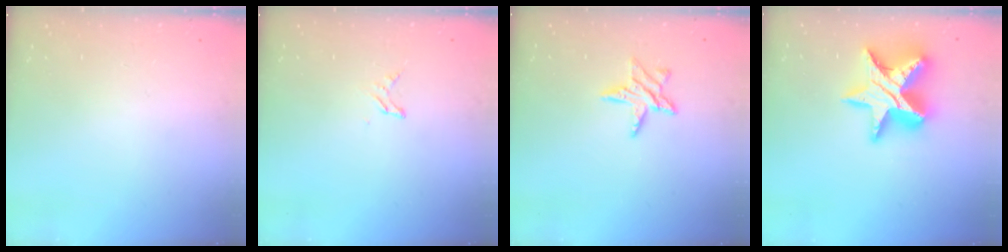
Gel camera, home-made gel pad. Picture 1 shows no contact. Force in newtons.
{"total": 2.9, "press": 2.9, "slide": 0.3}
{"total": 7.8, "press": 7.8, "slide": 0.4}
{"total": 18.3, "press": 18.3, "slide": 1.3}